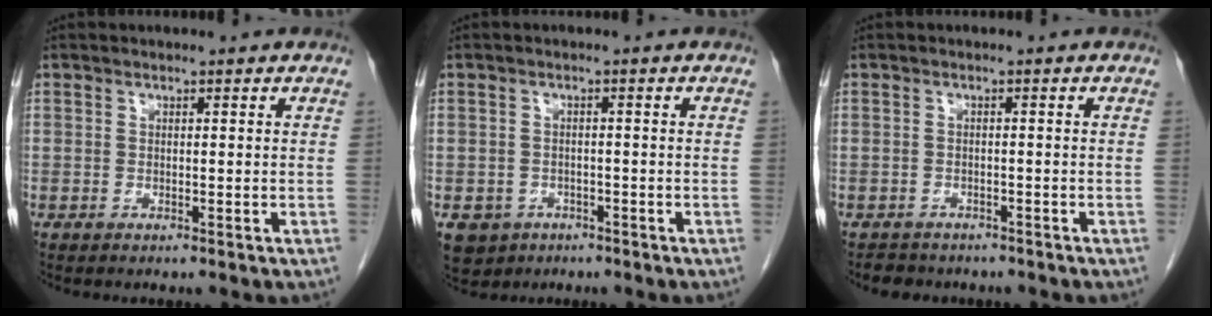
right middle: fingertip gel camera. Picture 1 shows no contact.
{"total": 5.4, "force": [-3.0, 4.3, 1.1], "torque": [-0.023, 0.003, -0.041]}
{"total": 3.9, "force": [-3.4, 1.9, 0.6], "torque": [-0.019, 0.000, -0.043]}